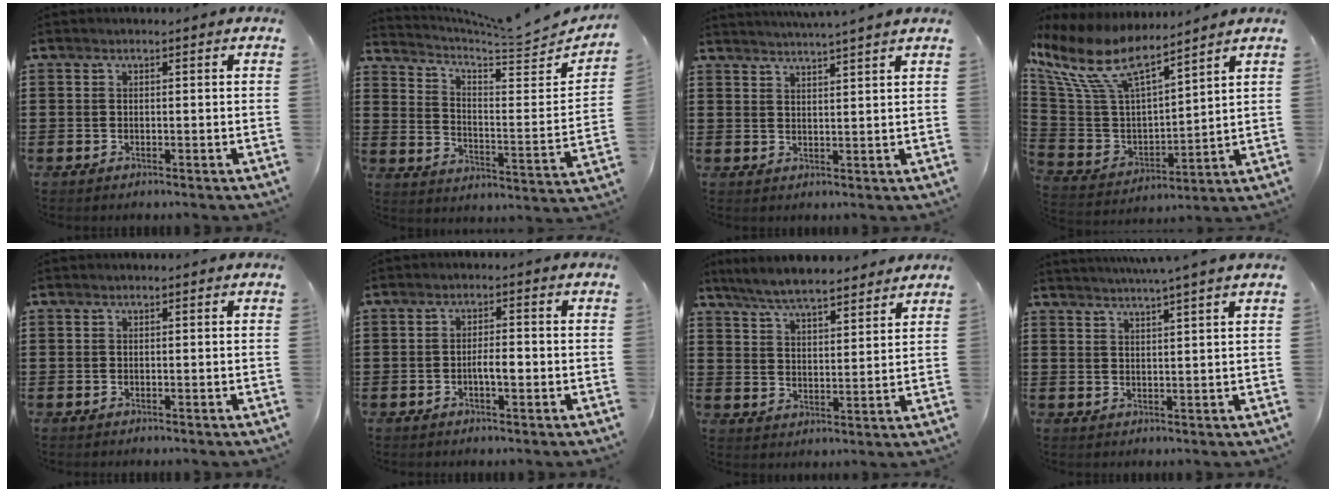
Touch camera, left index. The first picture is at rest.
{"total": 5.1, "force": [4.5, 0.3, 2.5], "torque": [-0.064, -0.044, 0.068]}
{"total": 2.7, "force": [2.5, -0.8, 0.2], "torque": [-0.011, -0.011, 0.046]}
{"total": 11.9, "force": [8.0, 4.1, 7.7], "torque": [-0.182, -0.036, 0.142]}
{"total": 0.0}
{"total": 2.9, "force": [-0.8, 0.8, 2.7], "torque": [-0.049, 0.004, -0.014]}
{"total": 6.7, "force": [6.2, 0.8, 2.2], "torque": [-0.066, -0.021, 0.113]}
{"total": 3.2, "force": [2.8, -1.2, 0.9], "torque": [-0.023, -0.011, 0.048]}